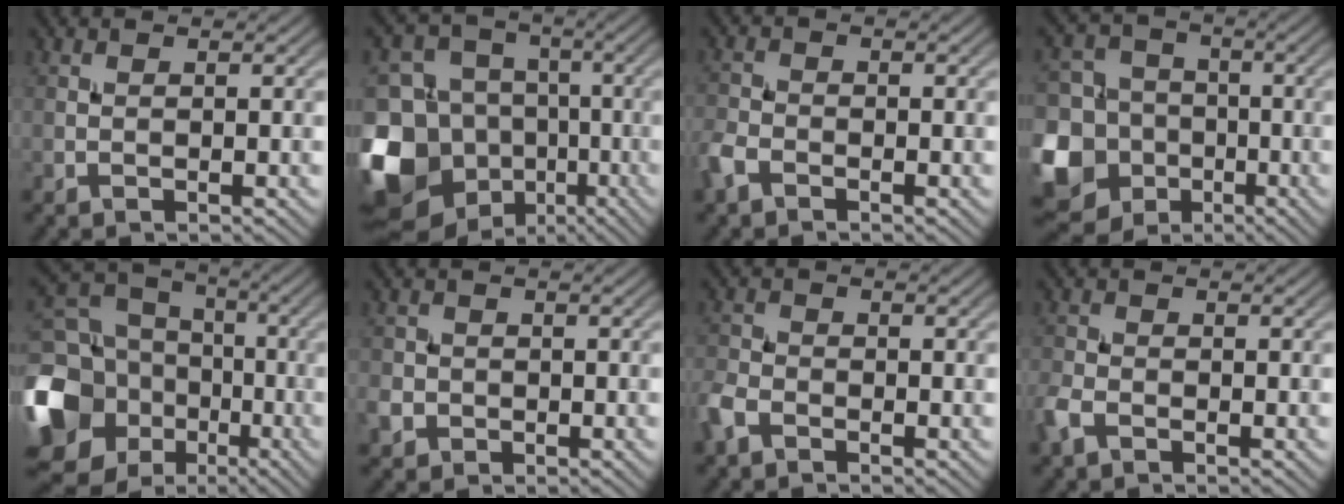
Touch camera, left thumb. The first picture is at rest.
{"total": 16.9, "force": [-6.6, 13.7, 7.3], "torque": [-0.234, -0.014, -0.118]}
{"total": 3.3, "force": [-2.3, 1.8, 1.7], "torque": [-0.041, -0.004, -0.062]}
{"total": 17.5, "force": [-6.0, 15.2, 6.2], "torque": [-0.206, -0.035, -0.123]}
{"total": 17.6, "force": [-4.6, 14.7, 8.5], "torque": [-0.266, -0.017, -0.080]}
{"total": 3.1, "force": [-1.1, 2.7, 0.8], "torque": [-0.022, -0.008, -0.028]}
{"total": 3.8, "force": [-2.5, 2.1, 1.9], "torque": [-0.049, -0.005, -0.068]}
{"total": 3.1, "force": [-2.0, 1.7, 1.8], "torque": [-0.046, -0.005, -0.052]}